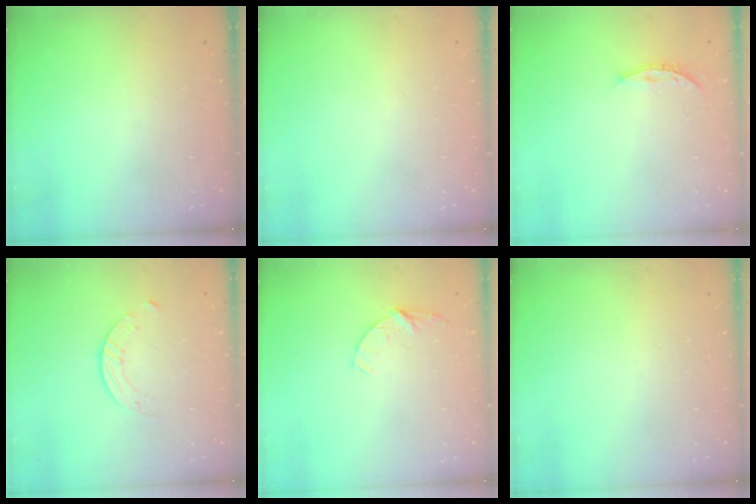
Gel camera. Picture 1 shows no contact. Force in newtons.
{"total": 0.0}
{"total": 4.0, "press": 3.9, "slide": 0.5}
{"total": 1.4, "press": 1.4, "slide": 0.2}
{"total": 4.5, "press": 4.5, "slide": 0.5}
{"total": 0.0}